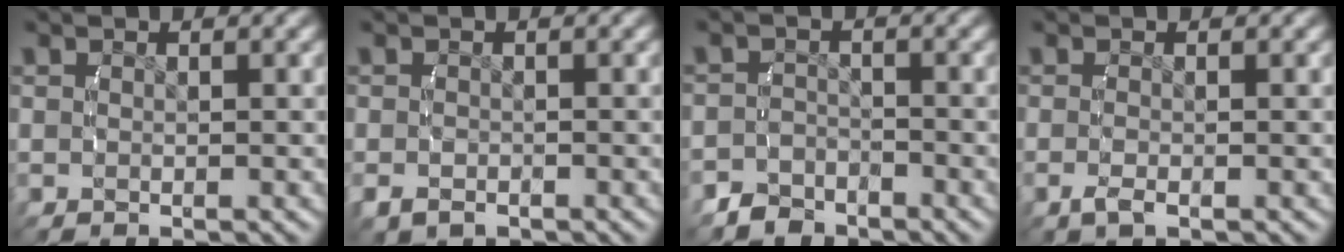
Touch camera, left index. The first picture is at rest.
{"total": 1.3, "force": [-0.9, 0.7, 0.5], "torque": [-0.021, -0.010, -0.011]}
{"total": 3.0, "force": [-2.7, 1.2, 0.0], "torque": [0.001, -0.013, -0.046]}
{"total": 1.4, "force": [-0.8, -0.1, 1.1], "torque": [-0.028, -0.006, -0.012]}